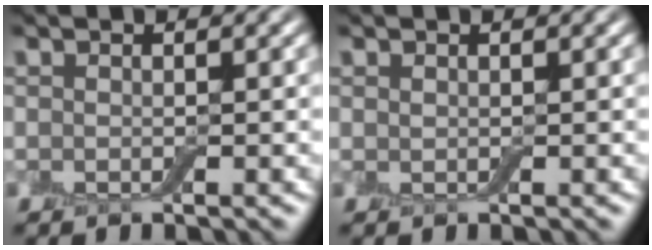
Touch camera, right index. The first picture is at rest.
{"total": 0.0}